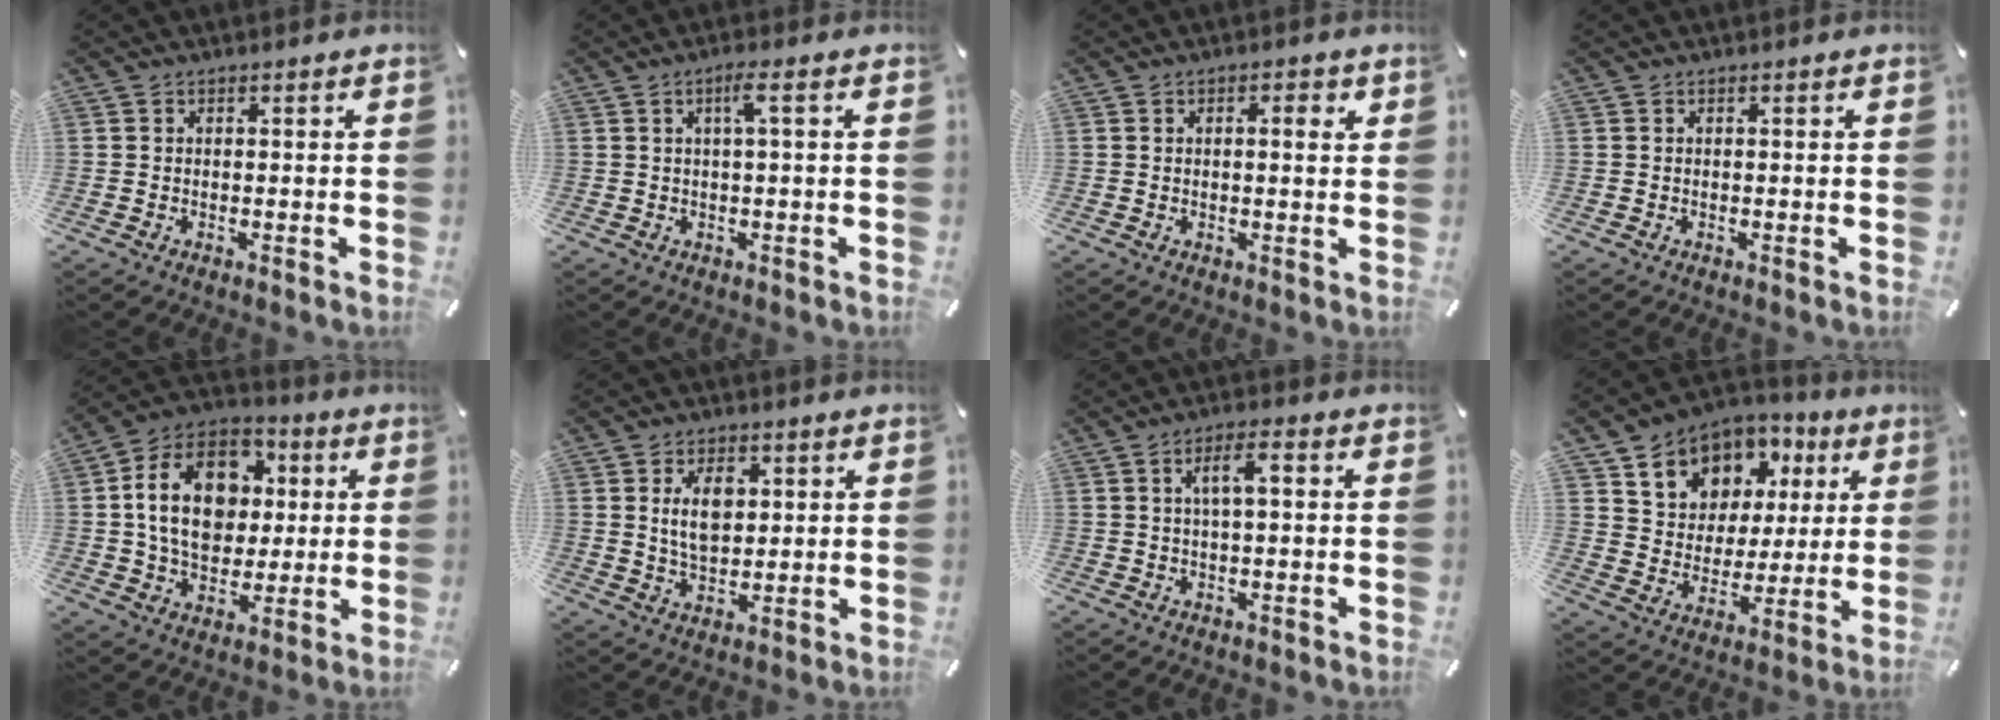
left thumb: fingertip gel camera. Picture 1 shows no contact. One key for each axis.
{"total": 4.0, "fx": 1.0, "fy": 0.2, "fz": 3.9, "tx": -0.077, "ty": 0.002, "tz": 0.012}
{"total": 2.5, "fx": 0.7, "fy": 0.8, "fz": 2.2, "tx": -0.027, "ty": 0.000, "tz": 0.006}
{"total": 0.0}
{"total": 18.0, "fx": 2.2, "fy": 13.7, "fz": 11.5, "tx": -0.219, "ty": 0.009, "tz": 0.038}
{"total": 8.3, "fx": 2.2, "fy": 5.4, "fz": 5.9, "tx": -0.109, "ty": -0.004, "tz": 0.030}
{"total": 5.6, "fx": 1.0, "fy": 1.7, "fz": 5.3, "tx": -0.094, "ty": 0.007, "tz": 0.012}
{"total": 10.6, "fx": 5.2, "fy": 9.1, "fz": 1.3, "tx": -0.036, "ty": -0.042, "tz": 0.101}